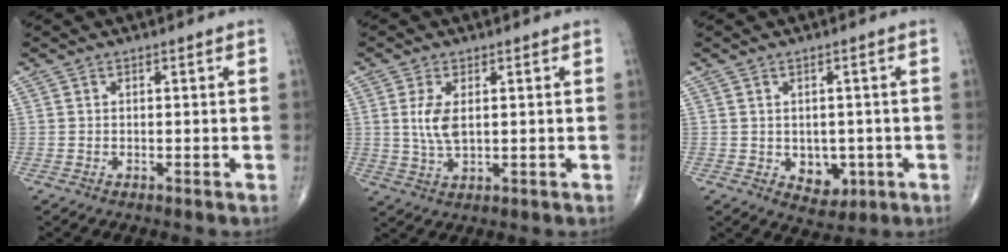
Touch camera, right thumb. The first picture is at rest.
{"total": 5.6, "force": [1.0, 2.7, 4.8], "torque": [-0.100, -0.008, 0.025]}
{"total": 5.4, "force": [-1.0, 4.1, 3.4], "torque": [-0.020, -0.003, 0.000]}